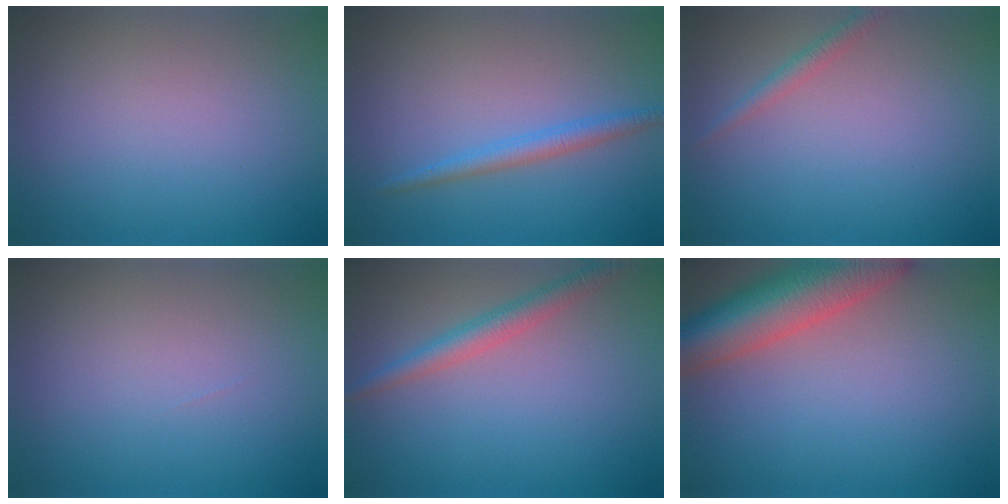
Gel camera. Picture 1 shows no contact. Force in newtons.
{"total": 2.0, "press": 2.0, "slide": 0.1}
{"total": 1.3, "press": 1.3, "slide": 0.0}
{"total": 0.0}
{"total": 2.7, "press": 2.7, "slide": 0.1}
{"total": 8.6, "press": 8.5, "slide": 0.6}